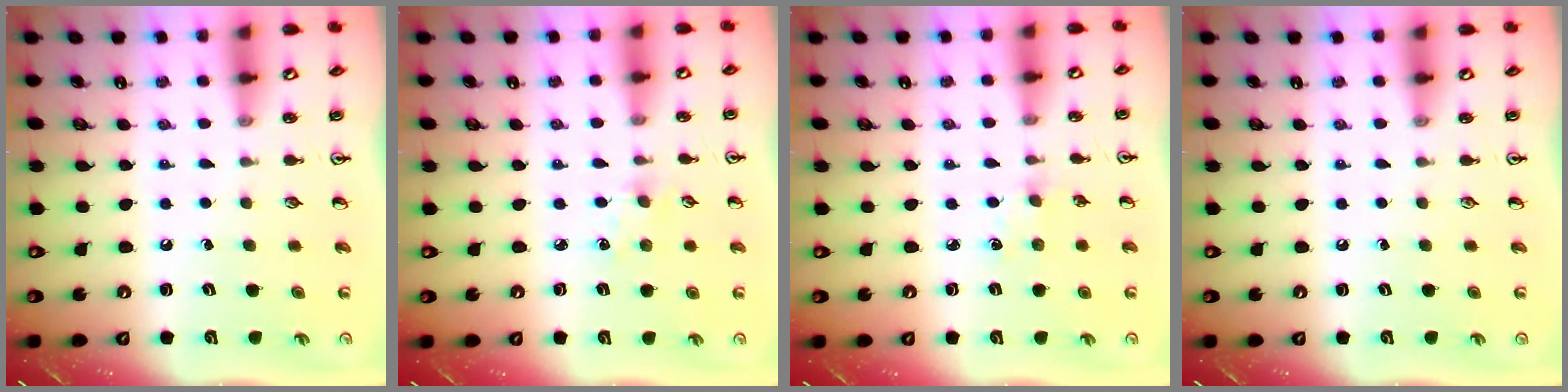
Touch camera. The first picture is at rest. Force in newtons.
{"total": 1.9, "press": 1.9, "slide": 0.3}
{"total": 2.8, "press": 2.7, "slide": 0.5}
{"total": 0.0}